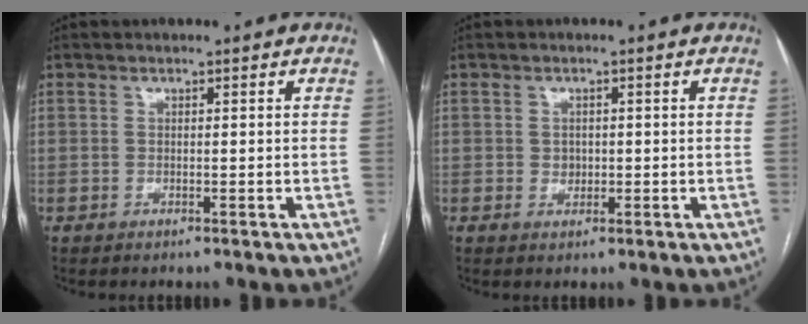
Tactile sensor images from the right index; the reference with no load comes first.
{"total": 1.8, "force": [0.1, 1.6, 0.8], "torque": [-0.009, 0.002, 0.005]}